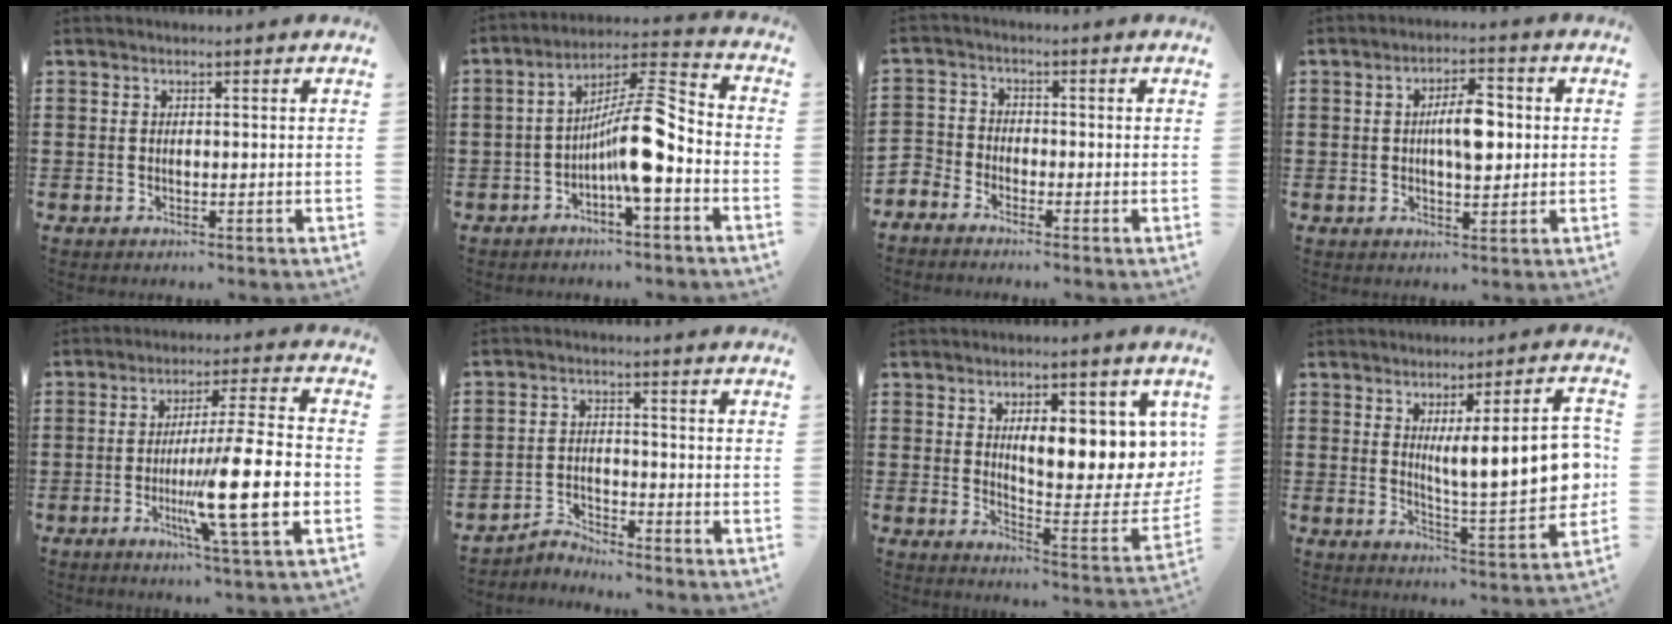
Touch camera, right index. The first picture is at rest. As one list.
[{"total": 11.1, "force": [-3.2, 2.3, 10.4], "torque": [-0.196, 0.006, -0.062]}, {"total": 2.7, "force": [-2.5, 1.0, -0.1], "torque": [-0.016, -0.001, -0.058]}, {"total": 5.8, "force": [0.5, 2.1, 5.4], "torque": [-0.087, 0.003, 0.001]}, {"total": 14.4, "force": [-3.8, 1.3, 13.9], "torque": [-0.232, -0.016, -0.070]}, {"total": 2.9, "force": [-2.9, 0.5, 0.0], "torque": [-0.009, 0.003, -0.061]}, {"total": 10.1, "force": [4.0, 3.8, 8.5], "torque": [-0.110, -0.038, 0.059]}, {"total": 12.0, "force": [1.7, 2.6, 11.6], "torque": [-0.166, -0.013, 0.024]}]